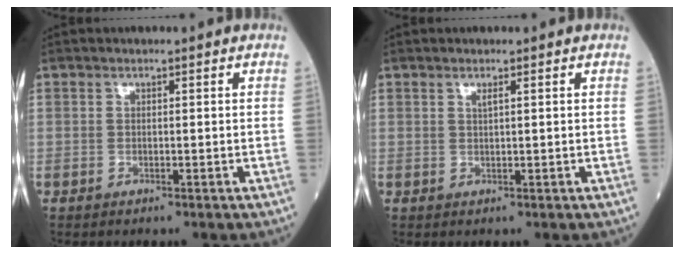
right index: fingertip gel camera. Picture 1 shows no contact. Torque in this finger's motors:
{"motor_torque": [-0.03, 0.01, -0.02, 0.01]}